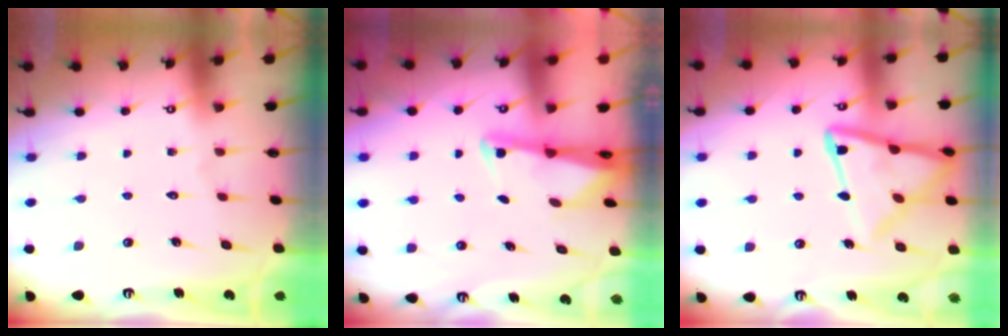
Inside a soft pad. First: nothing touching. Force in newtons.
{"total": 2.0, "press": 2.0, "slide": 0.3}
{"total": 15.4, "press": 15.3, "slide": 1.3}